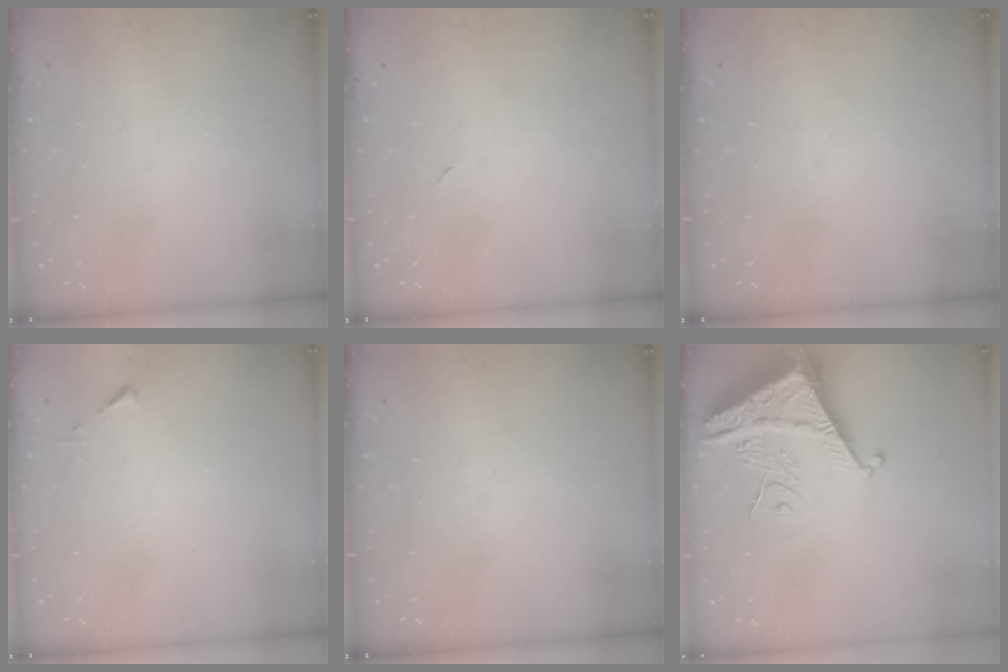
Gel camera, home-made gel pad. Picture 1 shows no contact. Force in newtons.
{"total": 2.3, "press": 2.0, "slide": 1.2}
{"total": 0.0}
{"total": 3.2, "press": 3.2, "slide": 0.4}
{"total": 0.0}
{"total": 8.3, "press": 8.2, "slide": 1.0}